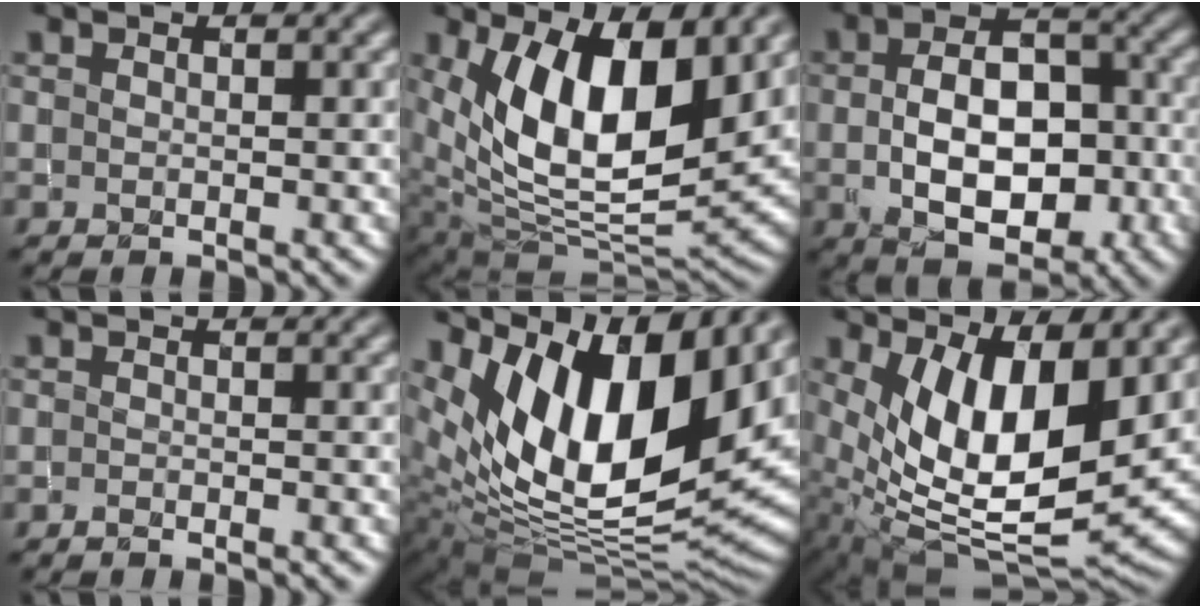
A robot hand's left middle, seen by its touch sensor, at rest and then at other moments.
{"total": 13.0, "force": [3.9, 6.5, 10.6], "torque": [-0.172, -0.015, 0.066]}
{"total": 8.8, "force": [-0.9, 5.0, 7.2], "torque": [-0.114, 0.003, -0.018]}
{"total": 1.4, "force": [-1.2, 0.1, 0.7], "torque": [-0.009, 0.002, -0.021]}
{"total": 15.9, "force": [6.9, 7.4, 12.2], "torque": [-0.209, 0.011, 0.115]}
{"total": 12.6, "force": [2.5, 5.7, 10.9], "torque": [-0.180, -0.020, 0.045]}